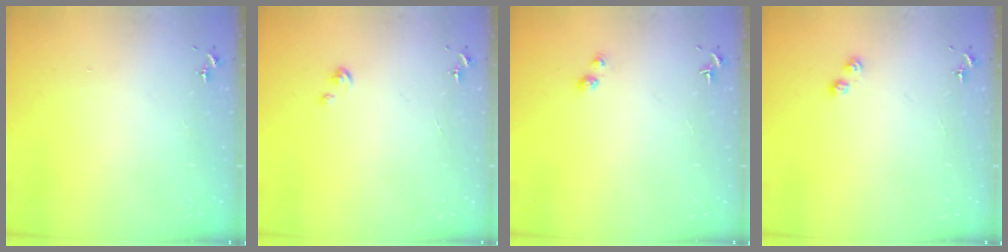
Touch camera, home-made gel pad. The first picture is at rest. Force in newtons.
{"total": 1.8, "press": 1.8, "slide": 0.2}
{"total": 2.8, "press": 2.8, "slide": 0.2}
{"total": 3.4, "press": 3.4, "slide": 0.5}